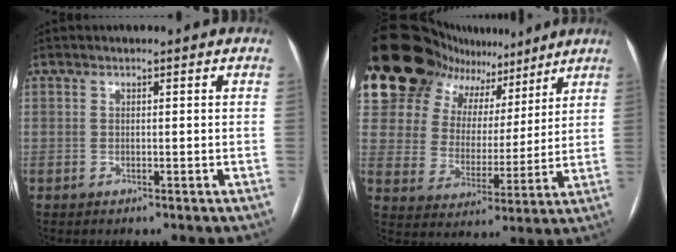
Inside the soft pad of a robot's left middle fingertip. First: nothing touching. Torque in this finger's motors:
{"motor_torque": [1.66, -0.48, 1.06, 0.21]}